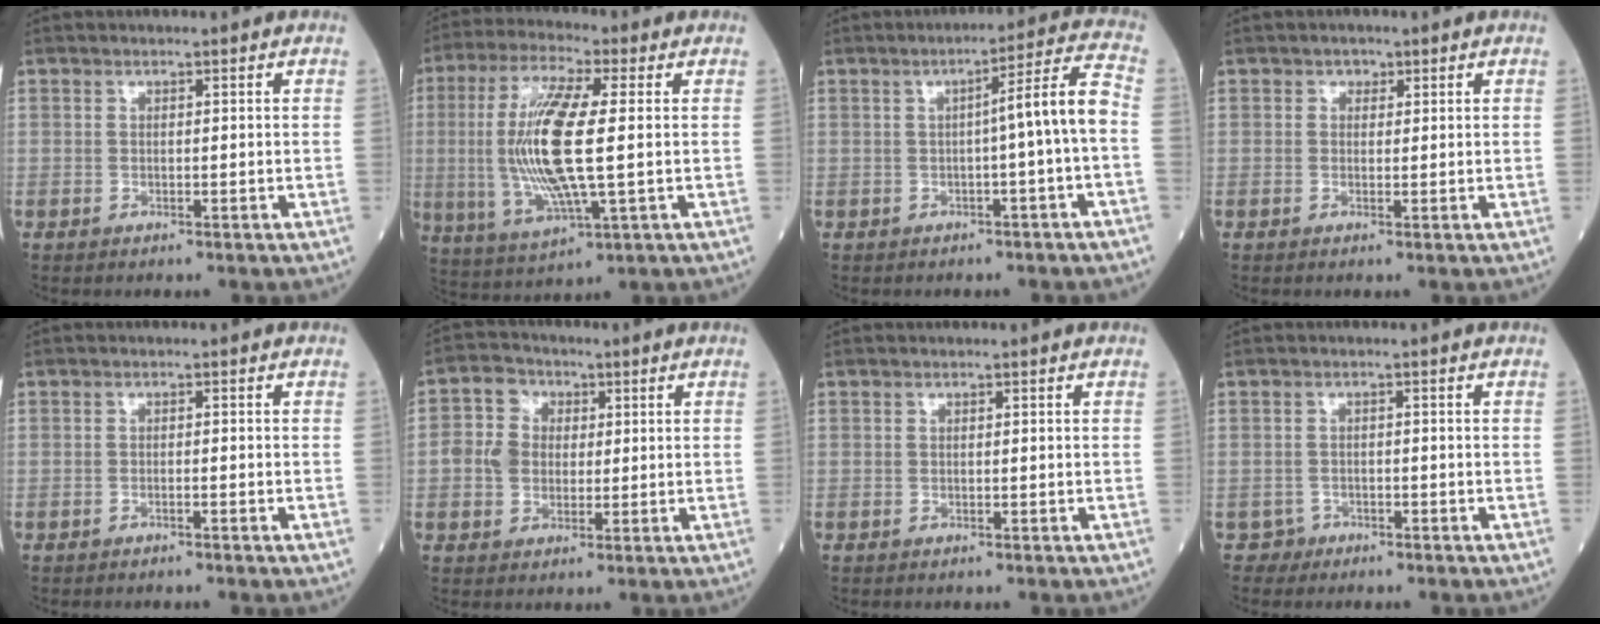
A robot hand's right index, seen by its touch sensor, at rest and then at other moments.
{"total": 14.7, "force": [0.4, 2.4, 14.5], "torque": [-0.310, -0.005, 0.009]}
{"total": 6.5, "force": [-0.9, -1.1, 6.3], "torque": [-0.092, 0.016, -0.010]}
{"total": 1.0, "force": [0.6, 0.8, 0.3], "torque": [-0.003, 0.001, 0.008]}
{"total": 0.5, "force": [-0.4, -0.2, 0.3], "torque": [-0.010, 0.002, -0.007]}
{"total": 6.2, "force": [0.7, 5.3, 3.3], "torque": [-0.081, 0.026, 0.014]}
{"total": 0.0}
{"total": 1.5, "force": [-1.1, 0.9, -0.7], "torque": [0.013, 0.005, -0.018]}